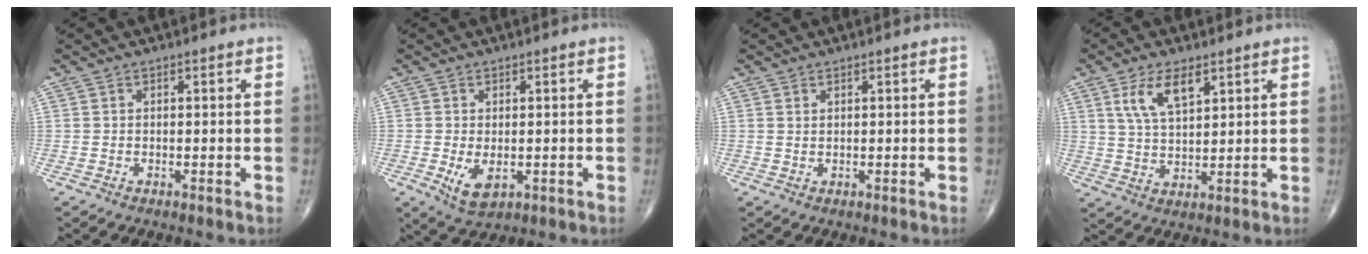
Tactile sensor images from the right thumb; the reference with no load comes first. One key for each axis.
{"total": 4.8, "fx": -1.0, "fy": 2.6, "fz": 3.9, "tx": -0.065, "ty": -0.011, "tz": -0.008}
{"total": 0.6, "fx": 0.5, "fy": 0.1, "fz": 0.3, "tx": -0.005, "ty": -0.005, "tz": 0.010}
{"total": 7.8, "fx": 3.9, "fy": 3.4, "fz": 5.9, "tx": -0.103, "ty": -0.017, "tz": 0.080}